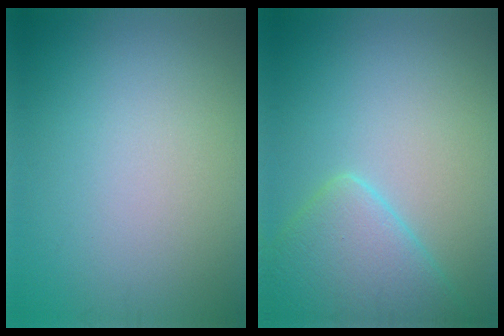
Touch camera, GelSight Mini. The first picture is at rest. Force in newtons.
{"total": 6.0, "press": 6.0, "slide": 0.3}